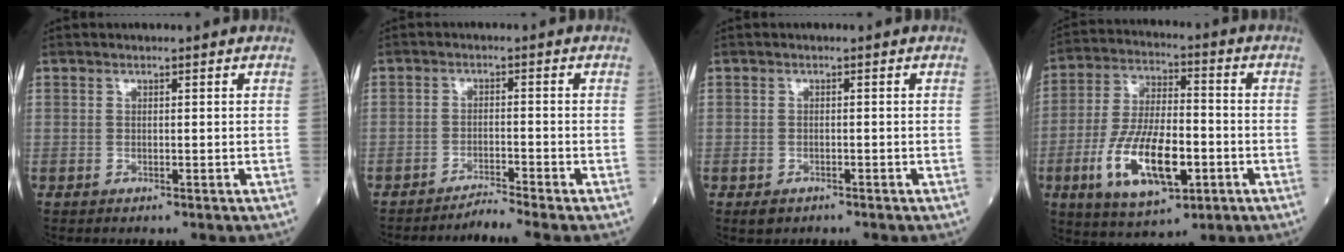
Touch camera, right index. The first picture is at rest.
{"total": 3.1, "force": [-2.6, -1.7, -0.1], "torque": [0.000, -0.012, -0.047]}
{"total": 1.3, "force": [-0.7, 1.0, 0.5], "torque": [-0.011, 0.002, -0.007]}
{"total": 14.6, "force": [-4.6, 5.4, 12.7], "torque": [-0.258, -0.006, -0.075]}